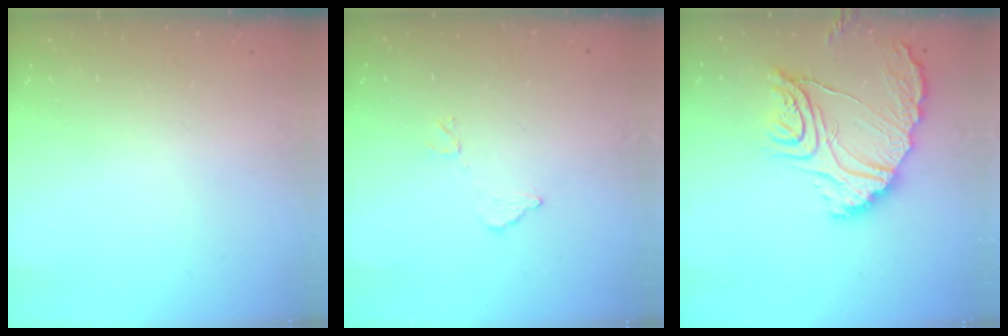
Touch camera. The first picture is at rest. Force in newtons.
{"total": 7.6, "press": 7.6, "slide": 0.3}
{"total": 18.5, "press": 18.5, "slide": 1.8}